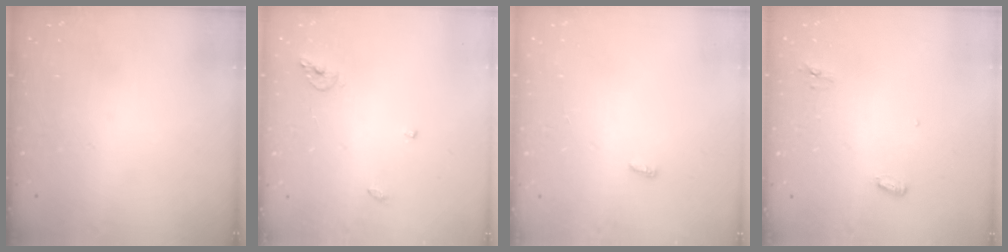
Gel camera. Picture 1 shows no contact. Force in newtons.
{"total": 5.8, "press": 5.8, "slide": 0.2}
{"total": 3.3, "press": 3.3, "slide": 0.6}
{"total": 3.9, "press": 3.7, "slide": 1.0}